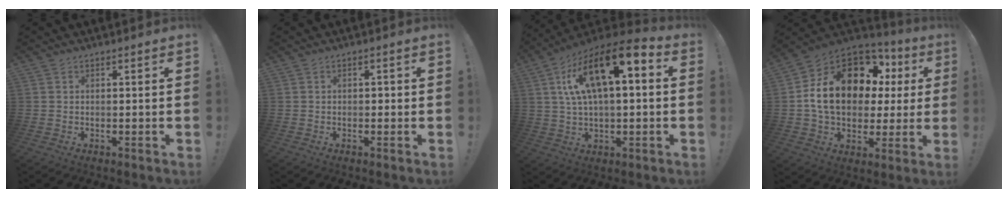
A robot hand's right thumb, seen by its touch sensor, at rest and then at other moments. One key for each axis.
{"total": 1.0, "fx": -0.5, "fy": 0.7, "fz": 0.3, "tx": -0.006, "ty": 0.004, "tz": -0.010}
{"total": 16.4, "fx": 6.2, "fy": 6.1, "fz": 13.8, "tx": -0.241, "ty": -0.032, "tz": 0.104}
{"total": 19.3, "fx": 4.9, "fy": 13.3, "fz": 13.2, "tx": -0.207, "ty": -0.014, "tz": 0.108}